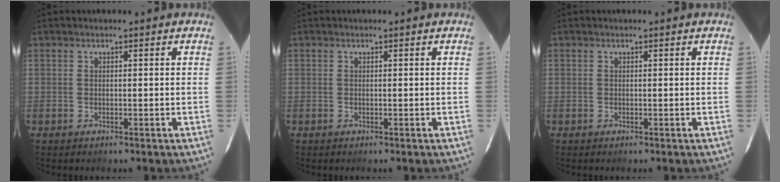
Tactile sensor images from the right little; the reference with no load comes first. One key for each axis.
{"total": 0.0}
{"total": 0.0}